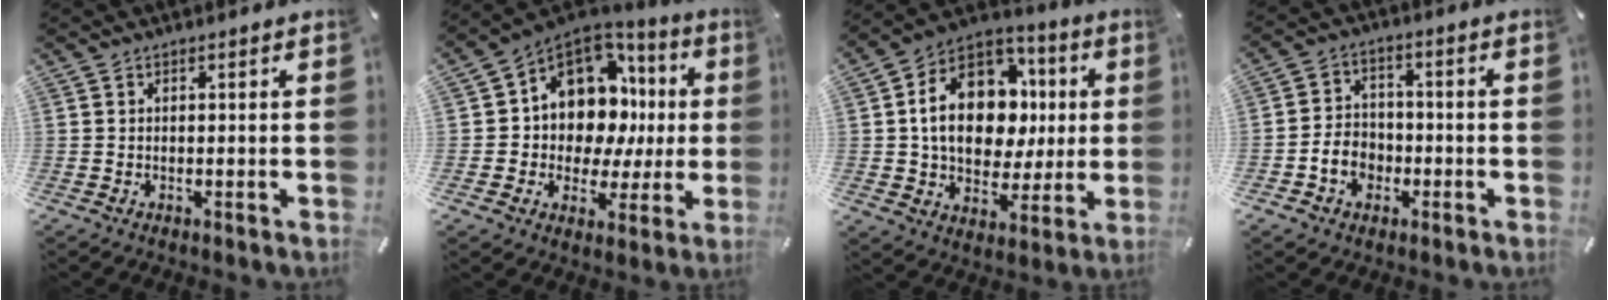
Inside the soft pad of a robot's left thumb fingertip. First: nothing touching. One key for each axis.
{"total": 12.0, "fx": 2.9, "fy": 10.2, "fz": 5.7, "tx": -0.090, "ty": -0.045, "tz": 0.060}
{"total": 17.8, "fx": 1.7, "fy": 13.8, "fz": 11.1, "tx": -0.198, "ty": -0.003, "tz": 0.036}
{"total": 7.2, "fx": -2.4, "fy": 6.1, "fz": 2.9, "tx": -0.056, "ty": 0.018, "tz": -0.041}